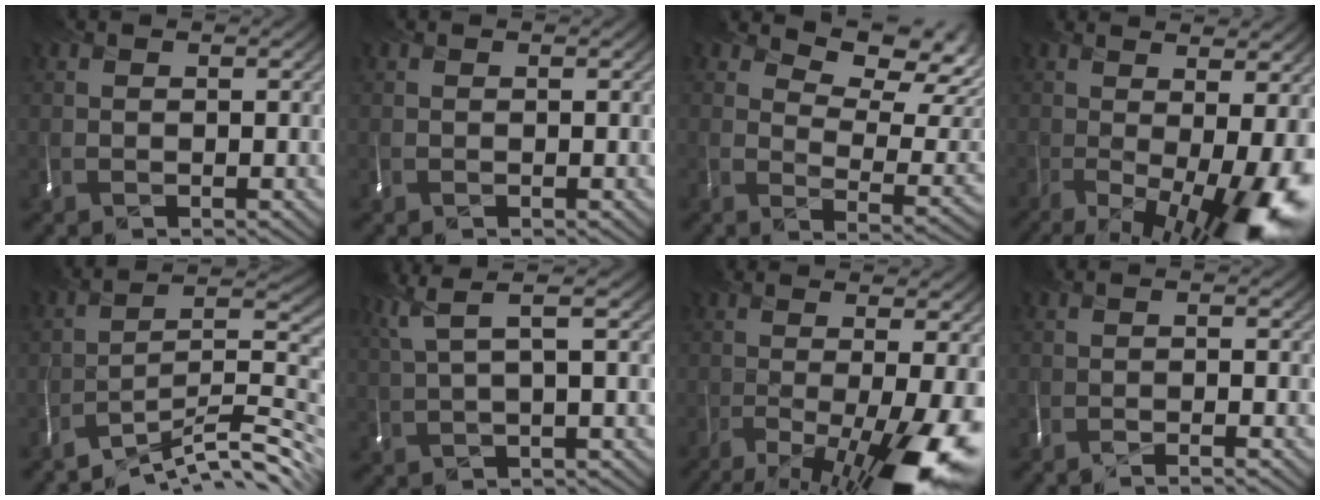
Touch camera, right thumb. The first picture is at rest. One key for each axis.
{"total": 0.0}
{"total": 9.6, "fx": 7.0, "fy": 3.4, "fz": 5.7, "tx": -0.087, "ty": -0.009, "tz": 0.095}
{"total": 15.2, "fx": -4.6, "fy": 4.6, "fz": 13.8, "tx": -0.158, "ty": -0.022, "tz": -0.056}
{"total": 10.4, "fx": -8.7, "fy": 1.0, "fz": 5.6, "tx": -0.068, "ty": 0.006, "tz": -0.159}
{"total": 4.0, "fx": 2.1, "fy": 0.1, "fz": 3.4, "tx": -0.067, "ty": 0.016, "tz": 0.046}
{"total": 14.5, "fx": -6.4, "fy": 3.5, "fz": 12.5, "tx": -0.164, "ty": -0.029, "tz": -0.092}
{"total": 2.1, "fx": -1.9, "fy": -0.8, "fz": 0.2, "tx": 0.016, "ty": -0.012, "tz": -0.051}